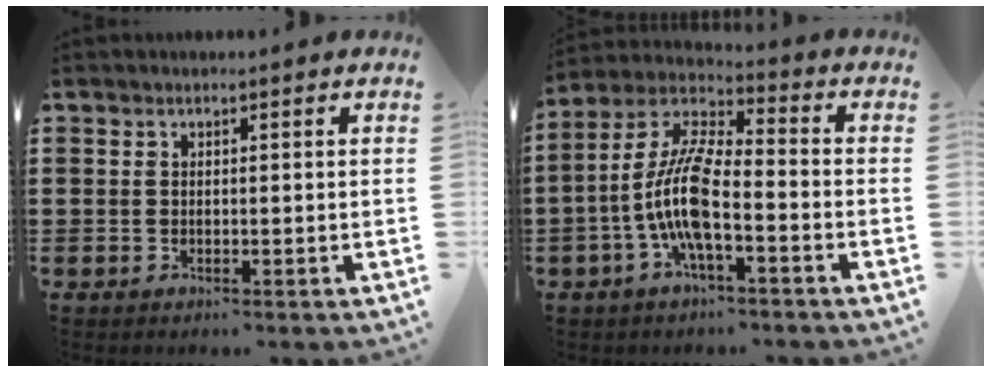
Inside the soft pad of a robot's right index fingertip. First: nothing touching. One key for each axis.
{"total": 10.7, "fx": -3.3, "fy": 3.1, "fz": 9.7, "tx": -0.234, "ty": -0.014, "tz": -0.071}